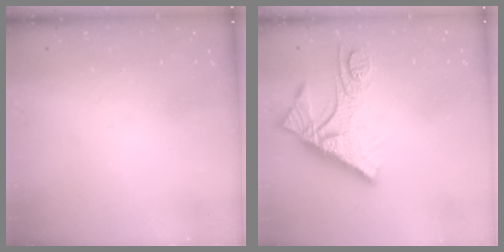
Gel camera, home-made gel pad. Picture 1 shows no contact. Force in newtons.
{"total": 10.7, "press": 10.6, "slide": 1.1}